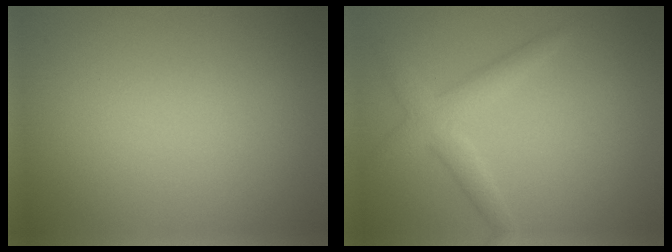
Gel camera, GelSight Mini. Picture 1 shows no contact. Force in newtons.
{"total": 2.8, "press": 2.8, "slide": 0.1}